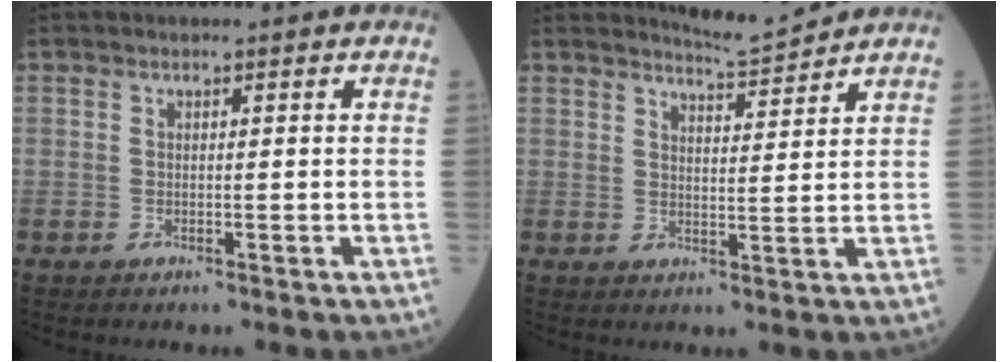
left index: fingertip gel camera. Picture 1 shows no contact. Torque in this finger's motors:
{"motor_torque": [-0.13, -0.15, -0.05, -0.01]}